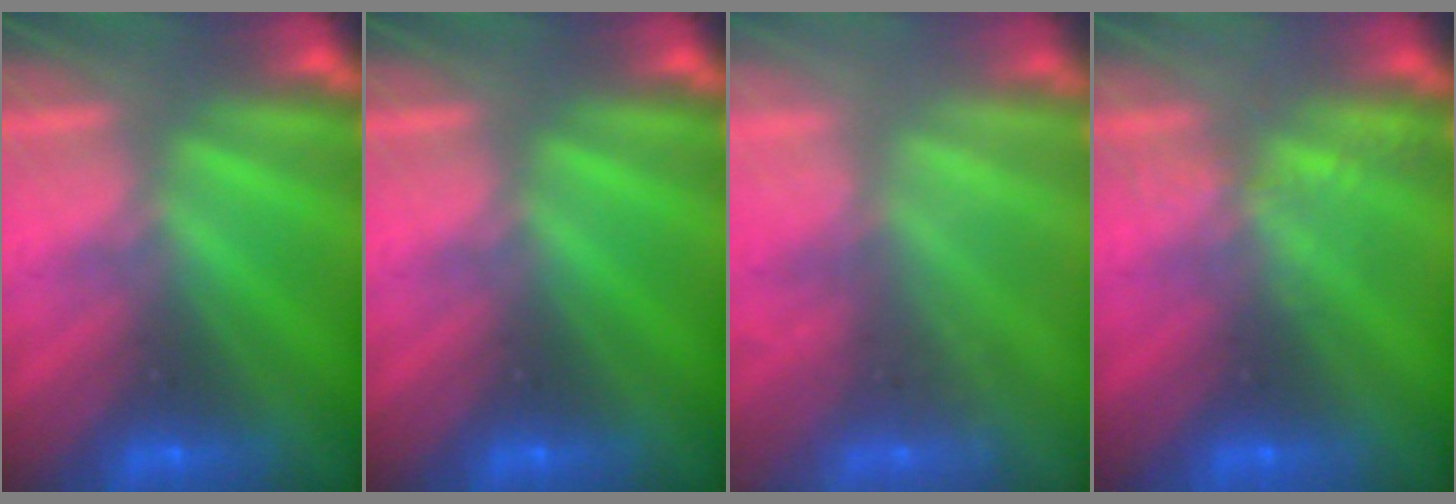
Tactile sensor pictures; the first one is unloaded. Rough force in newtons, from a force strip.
{"total": 0.0}
{"total": 2.1}
{"total": 2.2}